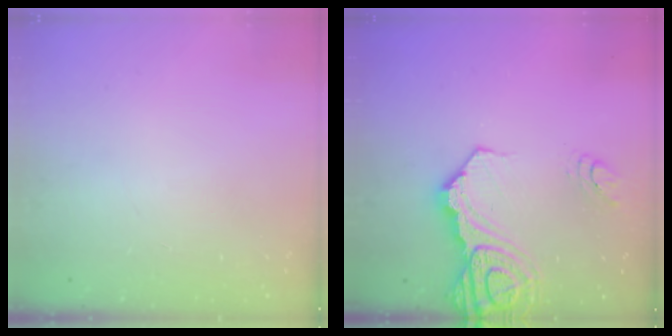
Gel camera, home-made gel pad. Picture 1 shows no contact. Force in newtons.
{"total": 17.6, "press": 17.5, "slide": 2.0}